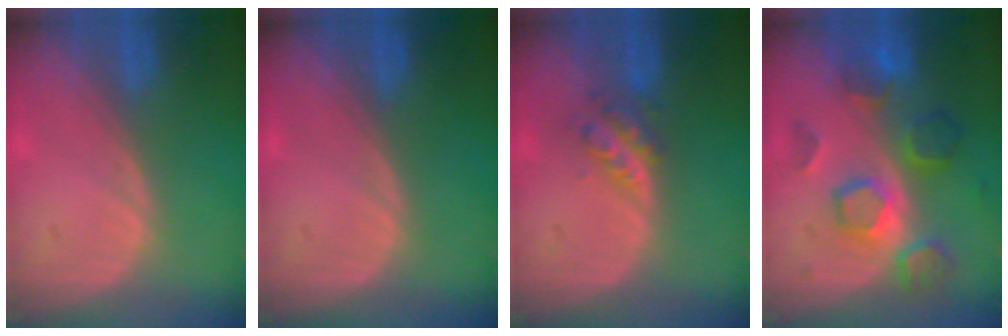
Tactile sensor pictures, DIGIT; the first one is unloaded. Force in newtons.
{"total": 0.0}
{"total": 4.1, "press": 3.6, "slide": 2.1}
{"total": 8.3, "press": 8.1, "slide": 2.0}